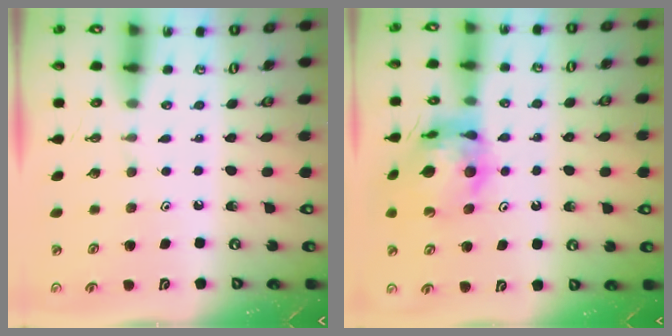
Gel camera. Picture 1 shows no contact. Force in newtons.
{"total": 13.0, "press": 13.0, "slide": 1.5}